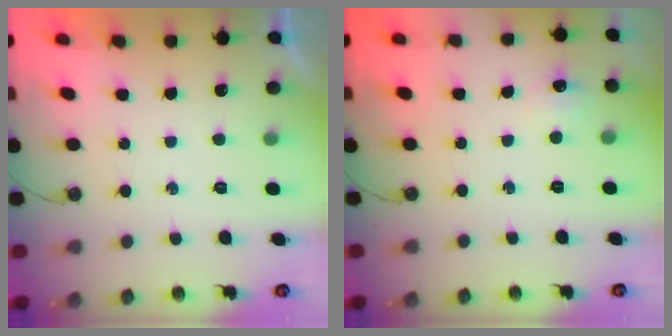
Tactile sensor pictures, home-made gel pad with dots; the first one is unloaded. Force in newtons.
{"total": 6.5, "press": 6.4, "slide": 0.9}